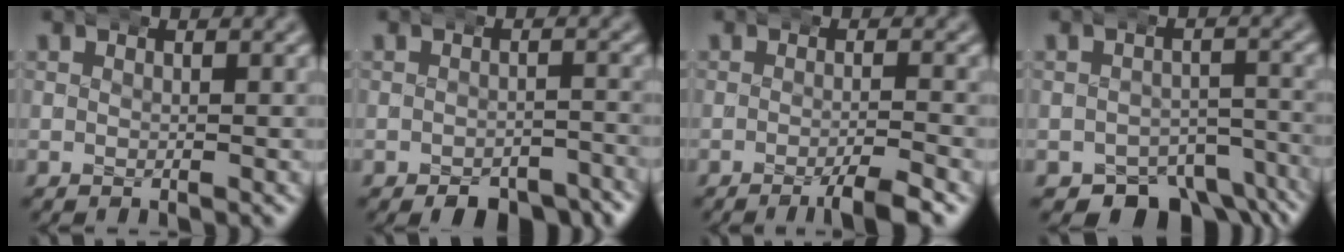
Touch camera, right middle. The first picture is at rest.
{"total": 6.1, "force": [-5.1, 2.3, 2.4], "torque": [-0.030, -0.011, -0.076]}
{"total": 3.0, "force": [-1.9, 0.1, 2.3], "torque": [-0.034, 0.005, -0.039]}
{"total": 7.9, "force": [-6.0, 4.2, 2.9], "torque": [-0.030, -0.021, -0.089]}